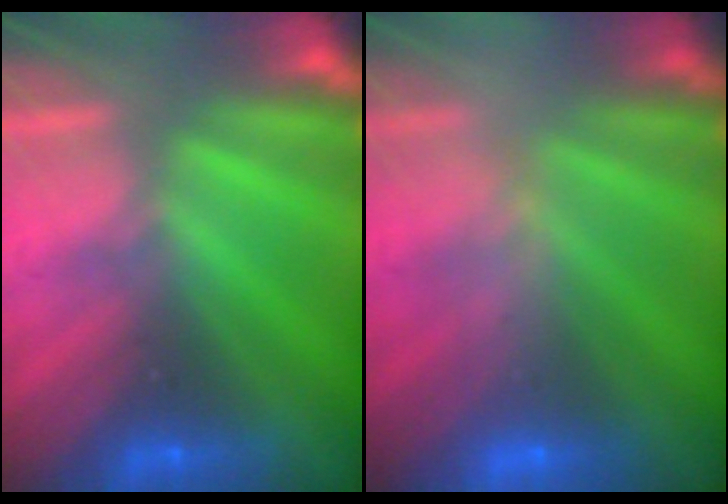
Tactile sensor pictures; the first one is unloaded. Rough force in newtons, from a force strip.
{"total": 2.4}